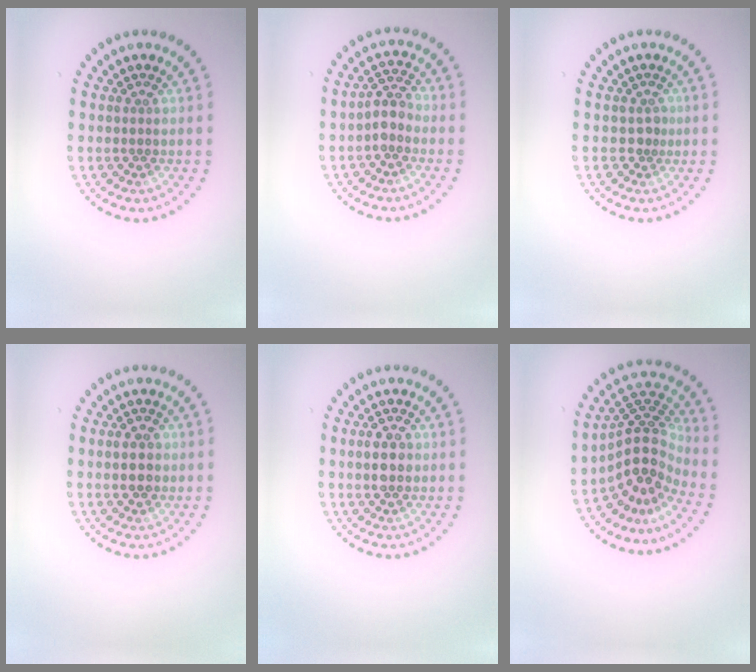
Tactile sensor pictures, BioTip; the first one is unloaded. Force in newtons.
{"total": 2.3, "press": 2.1, "slide": 1.0}
{"total": 1.0, "press": 0.6, "slide": 0.8}
{"total": 3.1, "press": 3.1, "slide": 0.2}
{"total": 2.5, "press": 2.5, "slide": 0.2}
{"total": 5.1, "press": 3.6, "slide": 3.6}